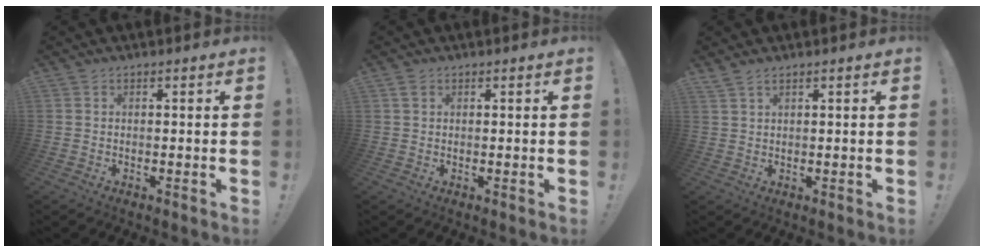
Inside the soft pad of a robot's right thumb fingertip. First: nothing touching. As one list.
[{"total": 1.4, "force": [0.9, 0.8, 0.8], "torque": [-0.013, -0.001, 0.015]}, {"total": 2.1, "force": [1.7, 0.6, 1.1], "torque": [-0.030, -0.007, 0.034]}]